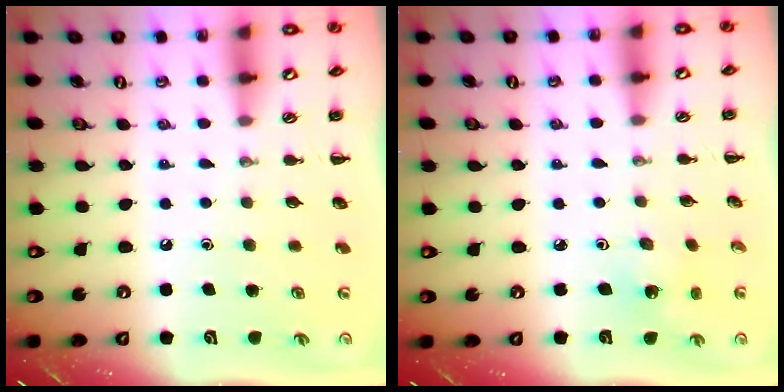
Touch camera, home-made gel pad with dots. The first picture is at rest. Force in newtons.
{"total": 2.3, "press": 2.2, "slide": 0.7}